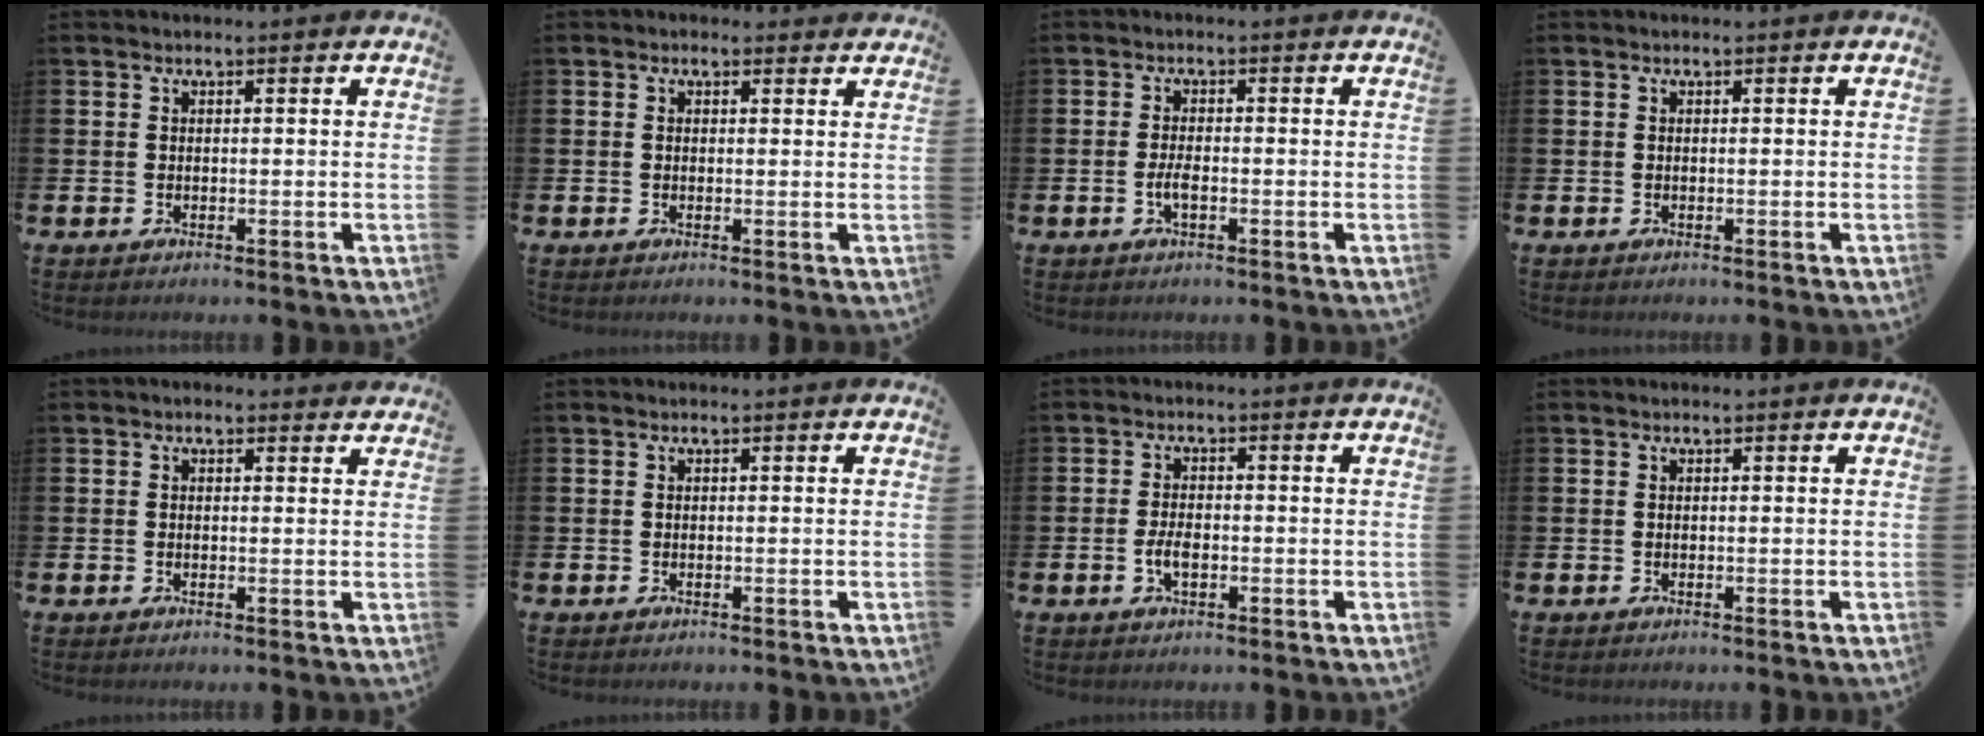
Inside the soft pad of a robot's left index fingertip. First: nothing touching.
{"total": 0.8, "force": [0.6, 0.5, 0.2], "torque": [0.005, 0.005, 0.008]}
{"total": 2.1, "force": [-0.7, 0.7, 1.8], "torque": [-0.028, -0.001, -0.015]}
{"total": 0.0}
{"total": 0.9, "force": [0.7, 0.5, 0.2], "torque": [-0.004, 0.008, 0.011]}
{"total": 0.0}
{"total": 2.8, "force": [-0.7, 1.3, 2.3], "torque": [-0.037, -0.001, -0.014]}
{"total": 0.0}